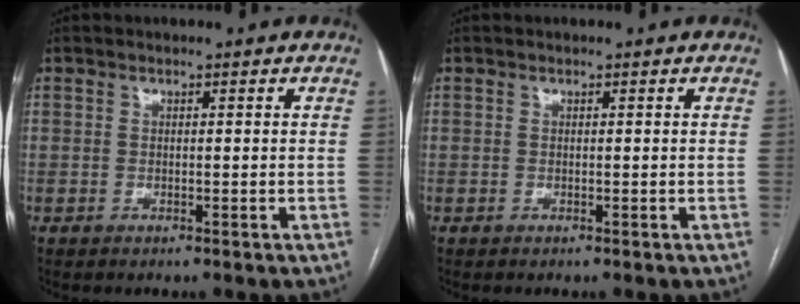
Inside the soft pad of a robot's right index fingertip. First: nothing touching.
{"total": 0.0}